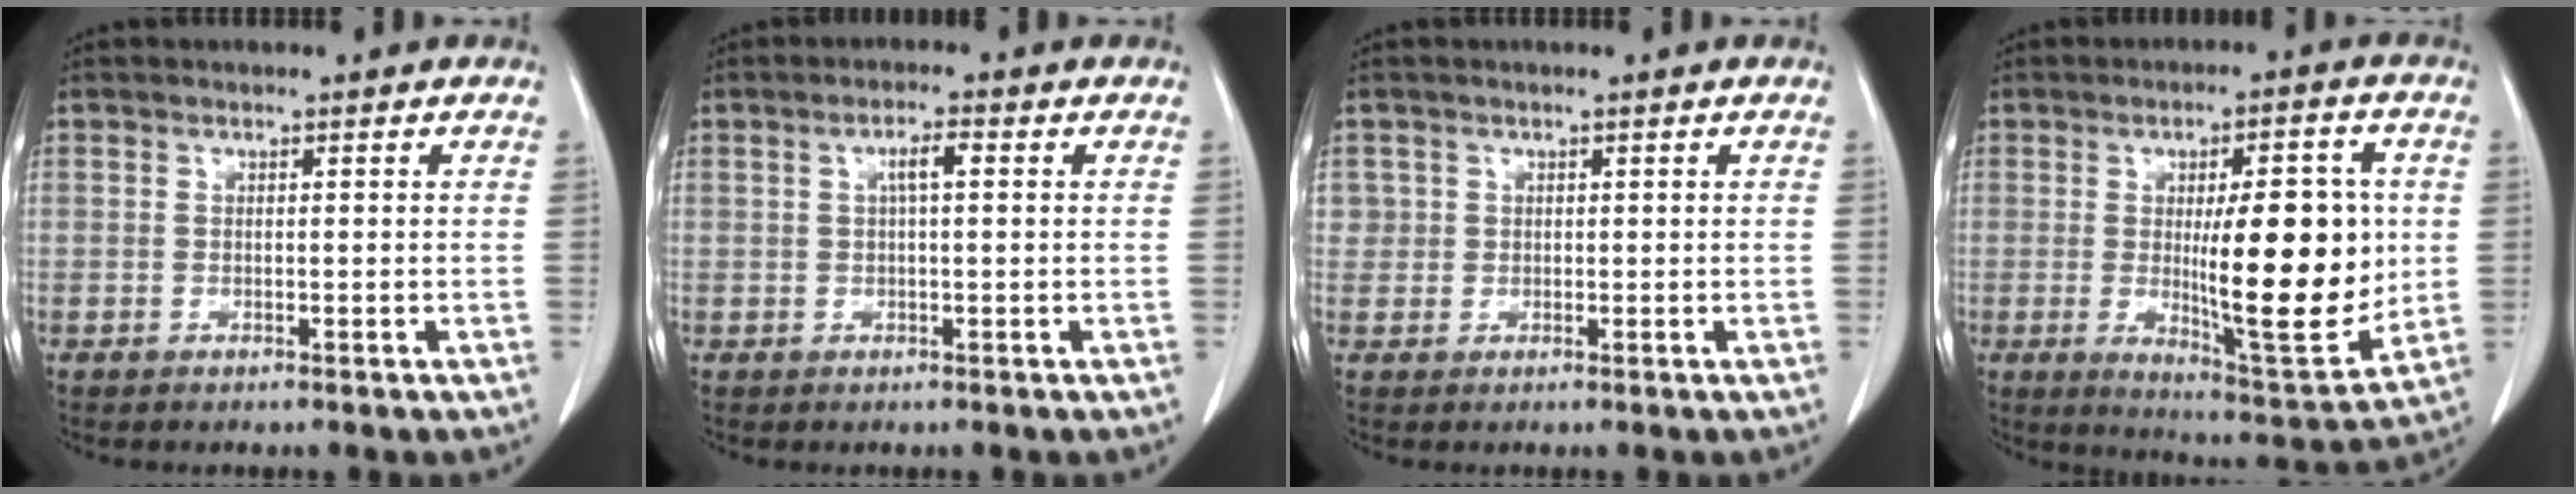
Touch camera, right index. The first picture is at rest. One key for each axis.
{"total": 2.6, "fx": 0.6, "fy": 0.4, "fz": 2.5, "tx": -0.045, "ty": 0.005, "tz": 0.009}
{"total": 1.7, "fx": 0.6, "fy": 1.6, "fz": 0.0, "tx": 0.019, "ty": 0.001, "tz": 0.004}
{"total": 17.0, "fx": 0.2, "fy": 4.0, "fz": 16.6, "tx": -0.235, "ty": -0.010, "tz": 0.011}